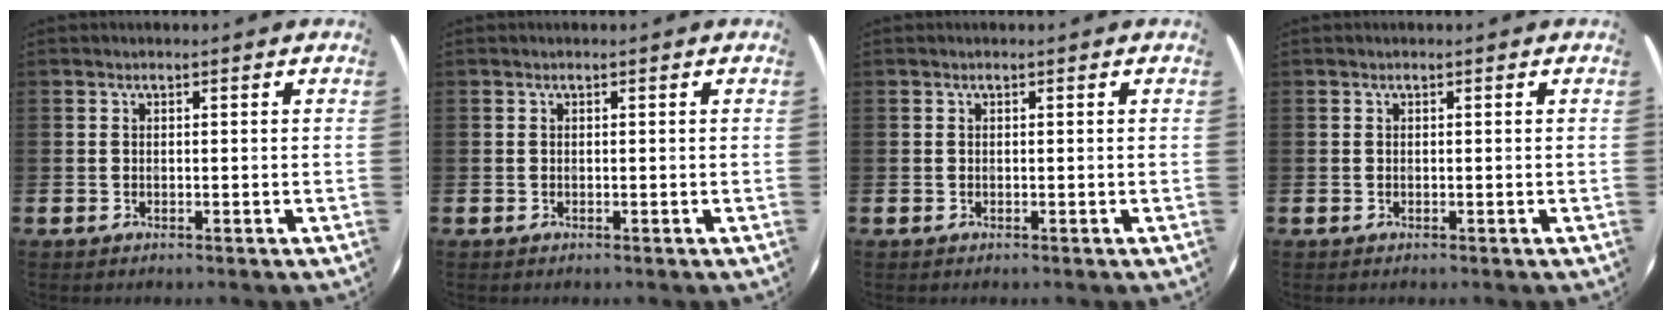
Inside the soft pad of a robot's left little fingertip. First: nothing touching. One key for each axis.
{"total": 0.0}
{"total": 0.0}
{"total": 0.0}